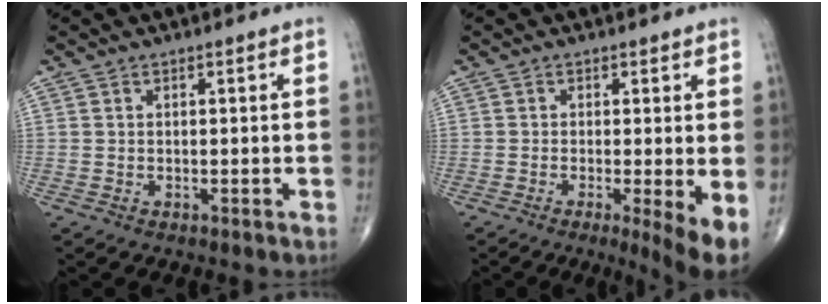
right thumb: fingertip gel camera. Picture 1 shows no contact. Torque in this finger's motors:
{"motor_torque": [0.15, 0.67, 0.24, 0.00, 0.03]}